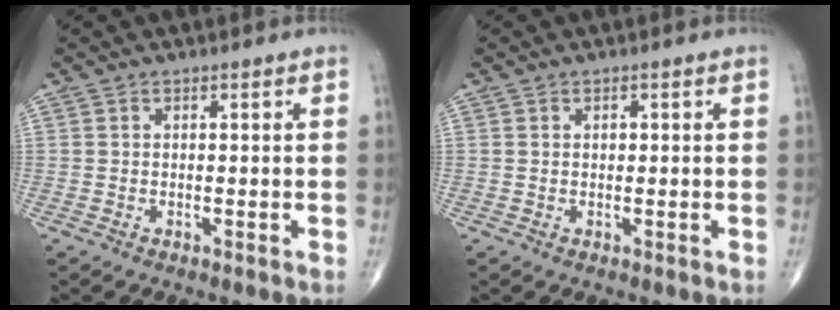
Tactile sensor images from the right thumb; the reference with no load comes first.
{"total": 0.8, "force": [0.2, 0.6, 0.5], "torque": [-0.006, 0.001, 0.003]}